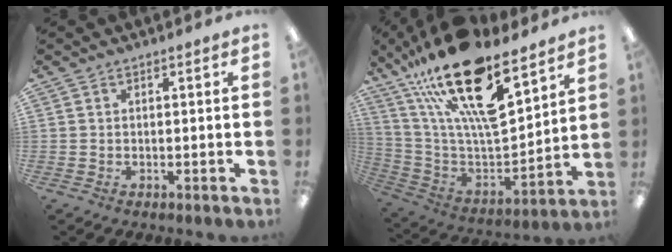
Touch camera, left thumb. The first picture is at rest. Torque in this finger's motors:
{"motor_torque": [1.50, 0.73, 2.76, -0.01, 0.49]}